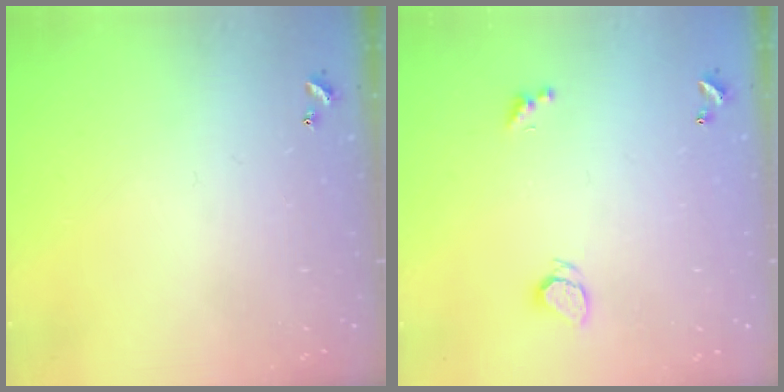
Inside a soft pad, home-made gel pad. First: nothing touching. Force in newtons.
{"total": 1.7, "press": 1.7, "slide": 0.2}